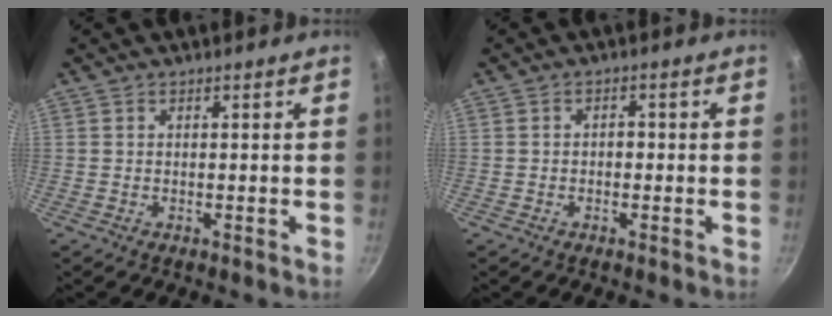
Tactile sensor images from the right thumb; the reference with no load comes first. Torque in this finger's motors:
{"motor_torque": [-0.16, -0.11, -0.27, 0.30, -0.01]}